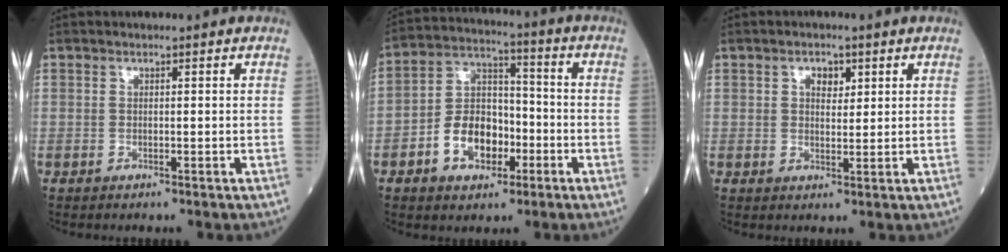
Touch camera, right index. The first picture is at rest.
{"total": 10.1, "force": [-3.8, 6.4, 6.8], "torque": [-0.139, 0.024, -0.066]}
{"total": 2.8, "force": [1.2, 1.7, 1.9], "torque": [-0.029, 0.003, 0.019]}